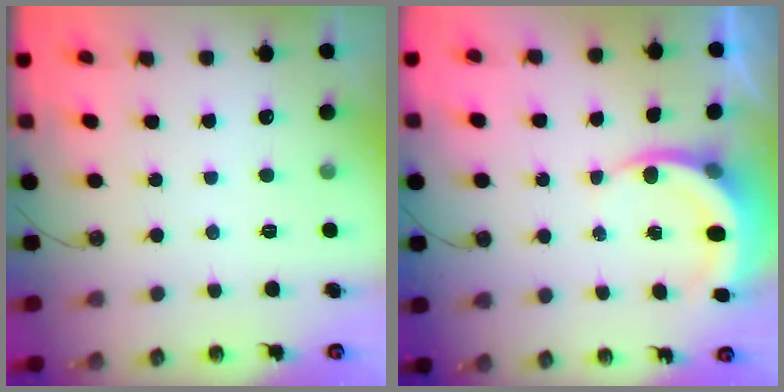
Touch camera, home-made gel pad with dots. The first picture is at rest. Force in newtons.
{"total": 5.3, "press": 5.3, "slide": 0.6}